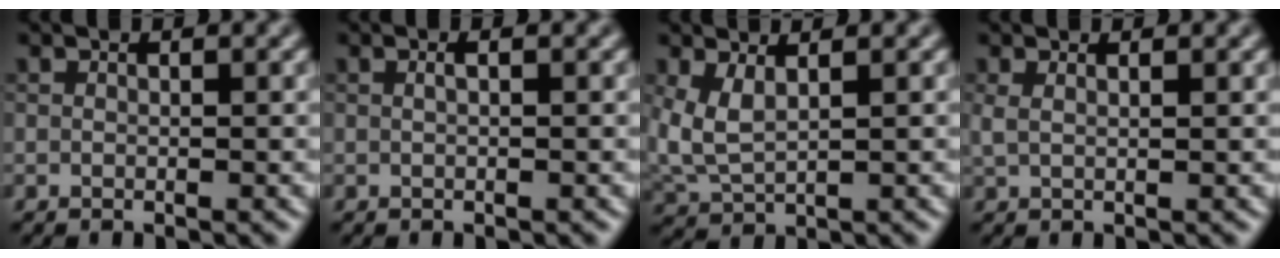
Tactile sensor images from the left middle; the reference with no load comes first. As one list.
[{"total": 0.6, "force": [0.2, 0.1, 0.5], "torque": [-0.012, -0.003, -0.003]}, {"total": 2.7, "force": [1.1, 1.2, 2.1], "torque": [-0.070, -0.006, 0.029]}, {"total": 1.1, "force": [0.6, 0.4, 0.8], "torque": [-0.018, -0.002, 0.009]}]